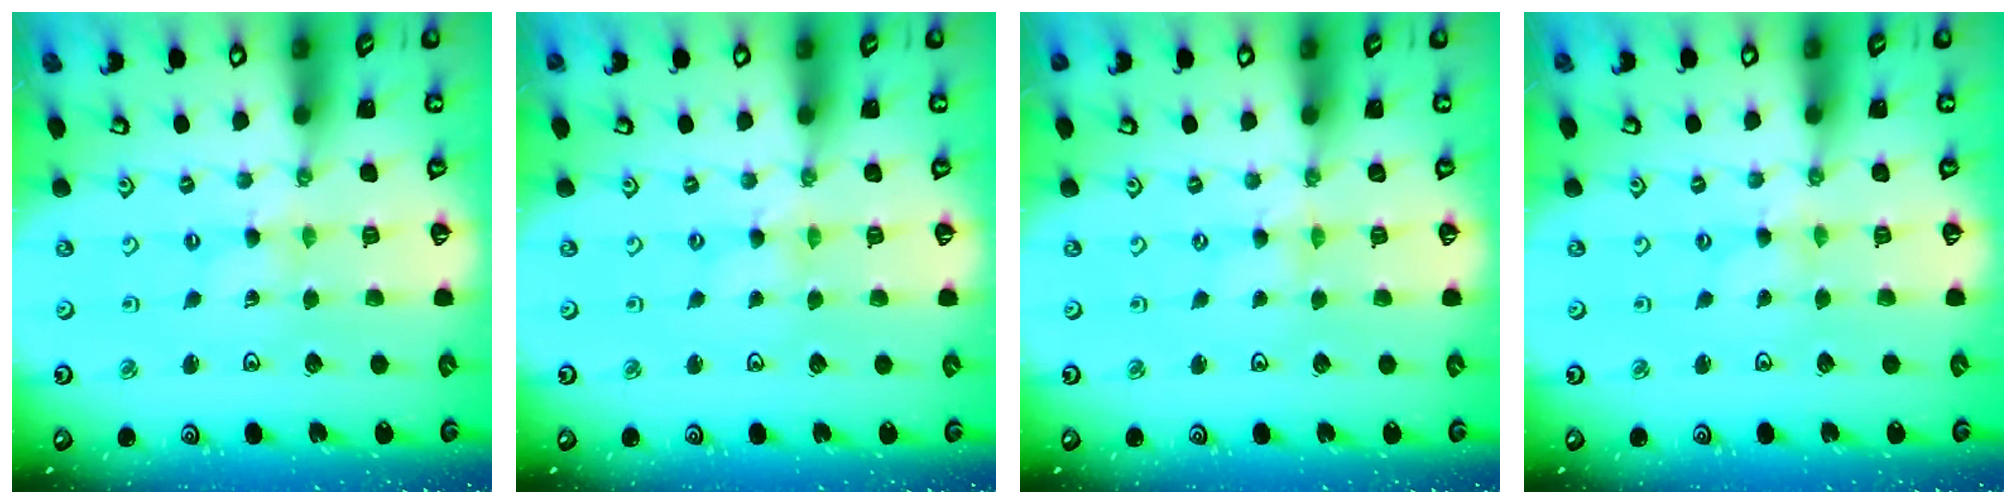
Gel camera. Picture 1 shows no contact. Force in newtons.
{"total": 0.7, "press": 0.7, "slide": 0.1}
{"total": 0.6, "press": 0.6, "slide": 0.2}
{"total": 0.0}